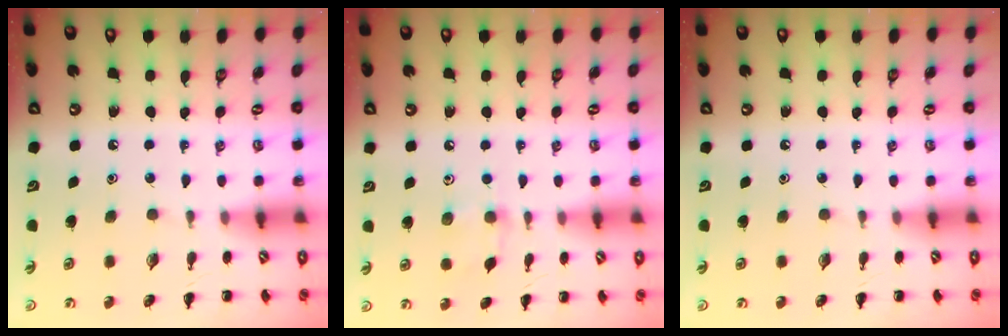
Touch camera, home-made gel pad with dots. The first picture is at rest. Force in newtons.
{"total": 4.0, "press": 3.8, "slide": 1.1}
{"total": 0.0}